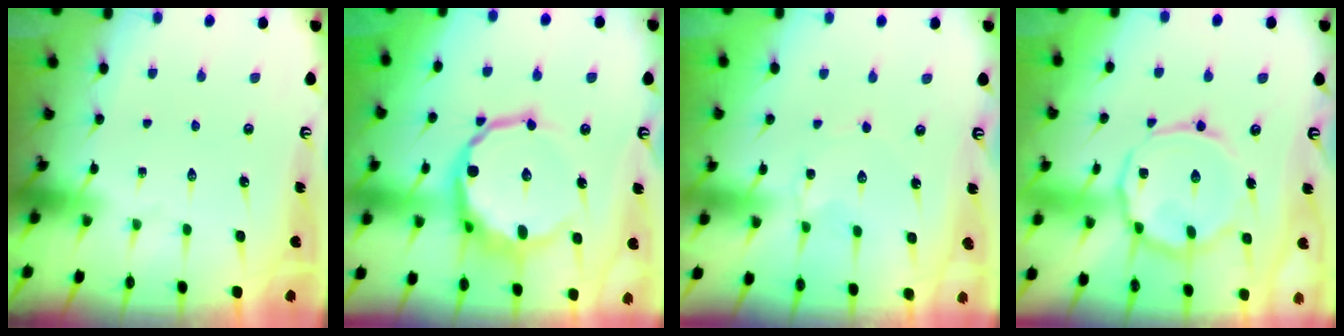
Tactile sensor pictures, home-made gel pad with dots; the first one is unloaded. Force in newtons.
{"total": 11.5, "press": 10.9, "slide": 3.9}
{"total": 0.8, "press": 0.8, "slide": 0.1}
{"total": 13.3, "press": 13.3, "slide": 1.2}